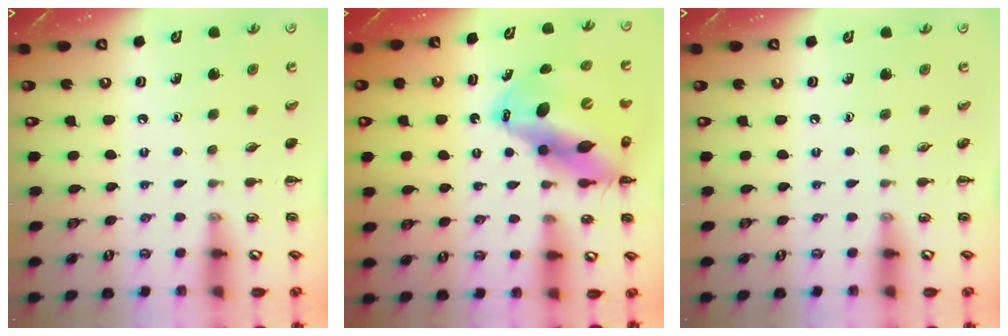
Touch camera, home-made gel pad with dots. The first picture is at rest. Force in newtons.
{"total": 16.4, "press": 15.7, "slide": 4.8}
{"total": 0.0}